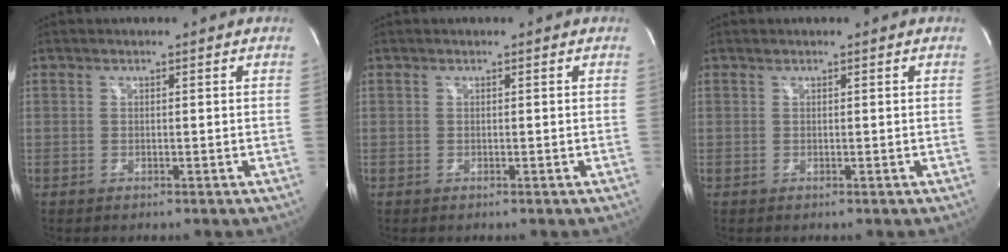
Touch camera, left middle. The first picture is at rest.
{"total": 0.0}
{"total": 0.0}